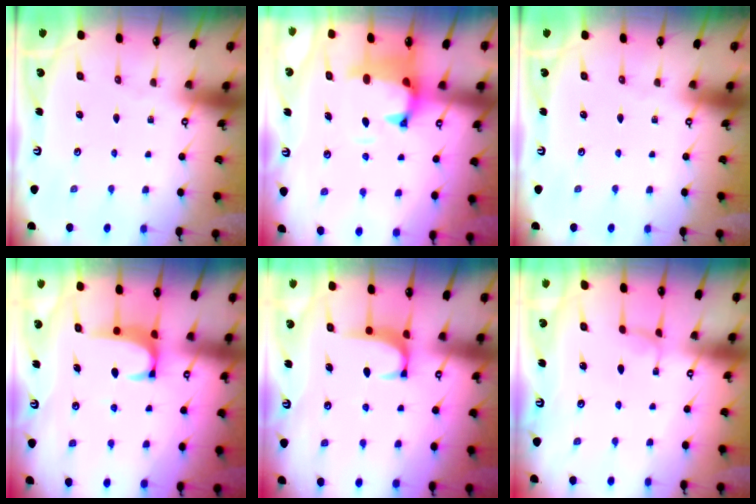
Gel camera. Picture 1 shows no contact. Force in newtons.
{"total": 1.2, "press": 0.3, "slide": 1.2}
{"total": 0.0}
{"total": 1.9, "press": 1.9, "slide": 0.3}
{"total": 1.4, "press": 1.4, "slide": 0.3}
{"total": 0.5, "press": 0.3, "slide": 0.4}